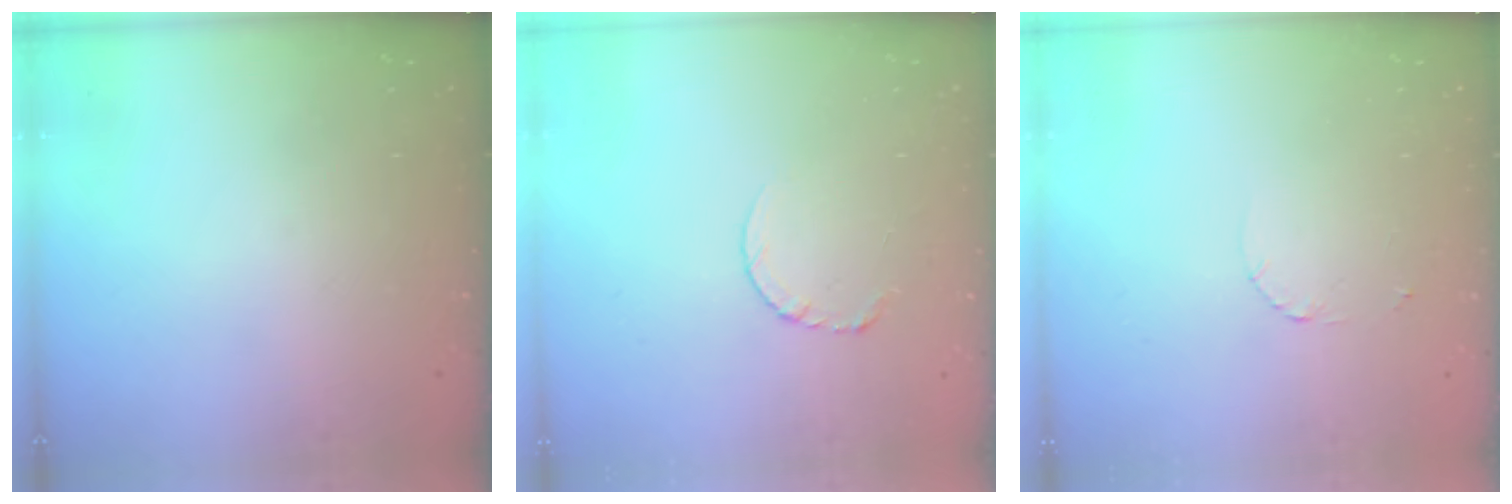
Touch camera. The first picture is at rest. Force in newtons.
{"total": 3.9, "press": 3.9, "slide": 0.3}
{"total": 1.6, "press": 1.6, "slide": 0.2}